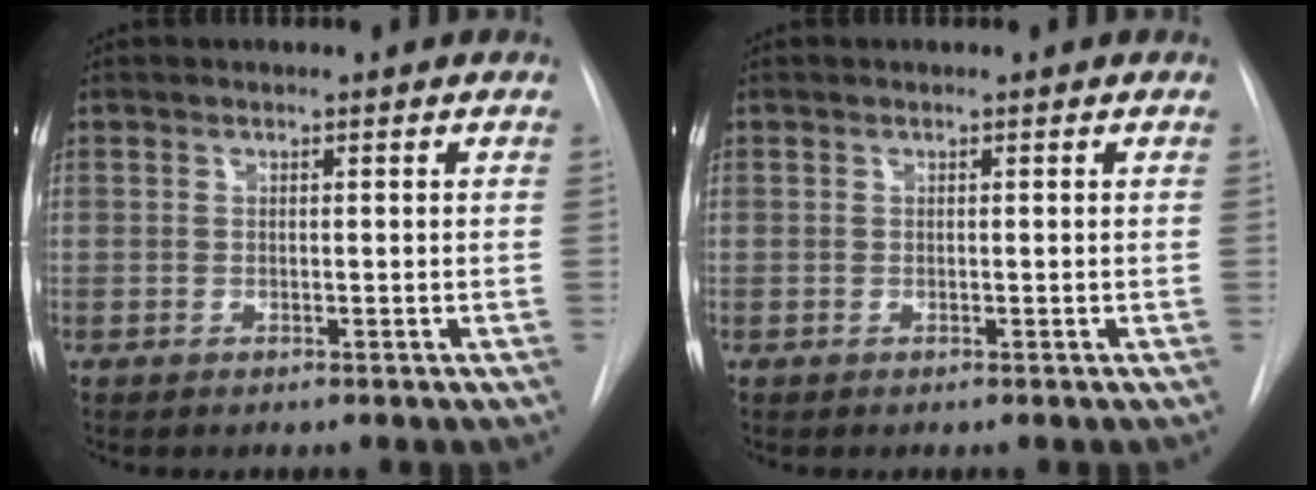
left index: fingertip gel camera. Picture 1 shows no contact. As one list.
[{"total": 0.0}]